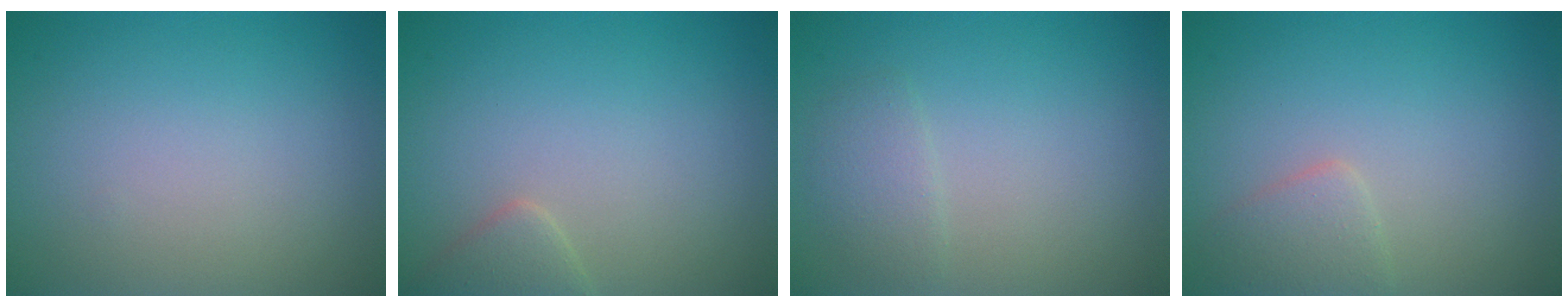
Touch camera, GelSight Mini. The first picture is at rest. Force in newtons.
{"total": 1.8, "press": 1.8, "slide": 0.1}
{"total": 1.5, "press": 1.5, "slide": 0.0}
{"total": 1.9, "press": 1.9, "slide": 0.0}